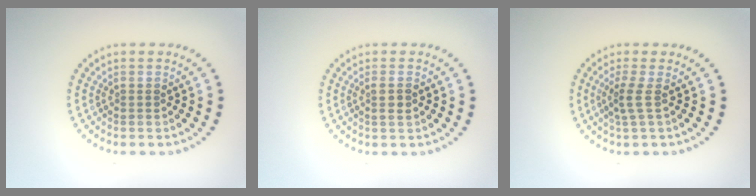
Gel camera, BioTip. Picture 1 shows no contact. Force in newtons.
{"total": 1.3, "press": 1.1, "slide": 0.6}
{"total": 1.7, "press": 1.2, "slide": 1.3}